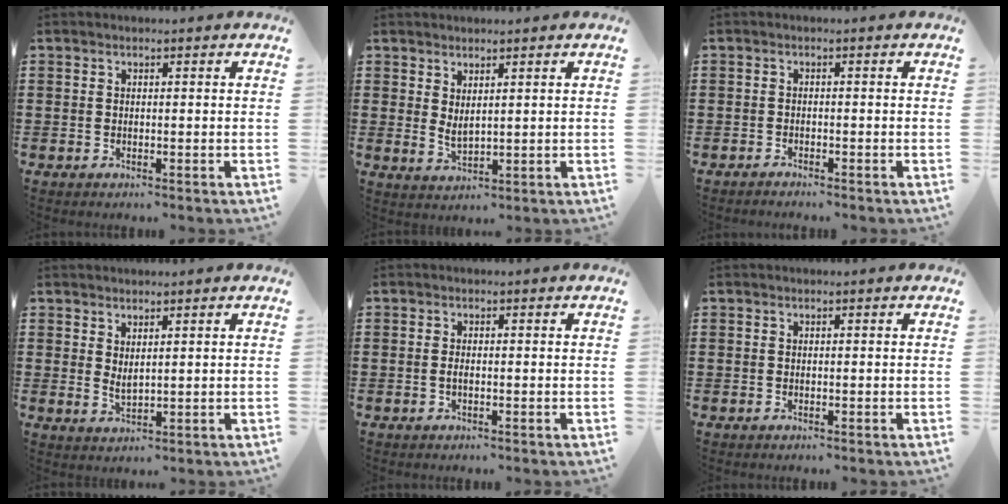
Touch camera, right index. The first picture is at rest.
{"total": 2.1, "force": [1.5, 0.6, 1.3], "torque": [-0.027, 0.001, 0.029]}
{"total": 1.1, "force": [-1.1, -0.1, -0.1], "torque": [-0.001, 0.001, -0.023]}
{"total": 1.9, "force": [1.5, 0.5, 1.1], "torque": [-0.024, 0.000, 0.028]}
{"total": 0.9, "force": [-0.3, 0.3, 0.9], "torque": [-0.018, -0.002, -0.005]}
{"total": 0.0}